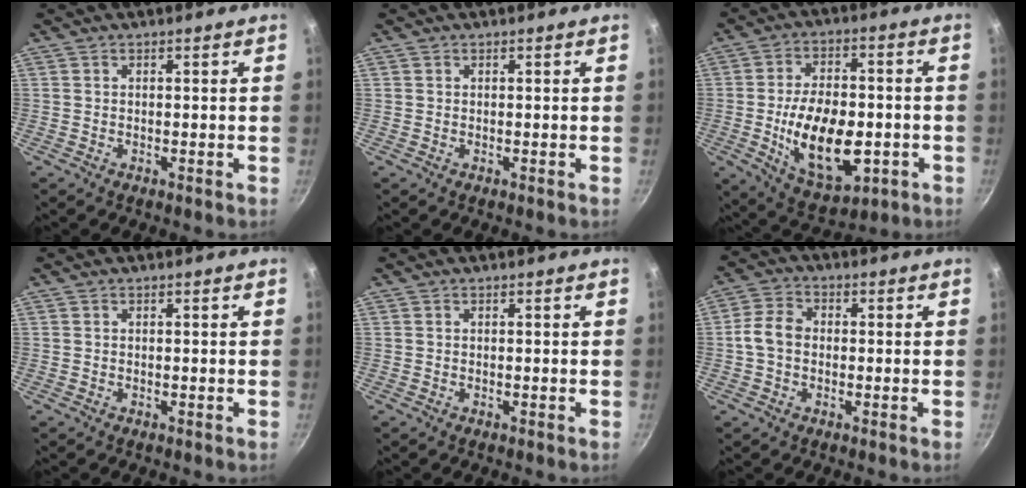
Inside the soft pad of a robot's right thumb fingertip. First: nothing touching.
{"total": 0.0}
{"total": 18.3, "force": [-3.9, 10.3, 14.7], "torque": [-0.221, 0.013, -0.047]}
{"total": 0.0}
{"total": 0.0}
{"total": 5.7, "force": [-0.4, 4.4, 3.7], "torque": [-0.060, 0.018, -0.020]}